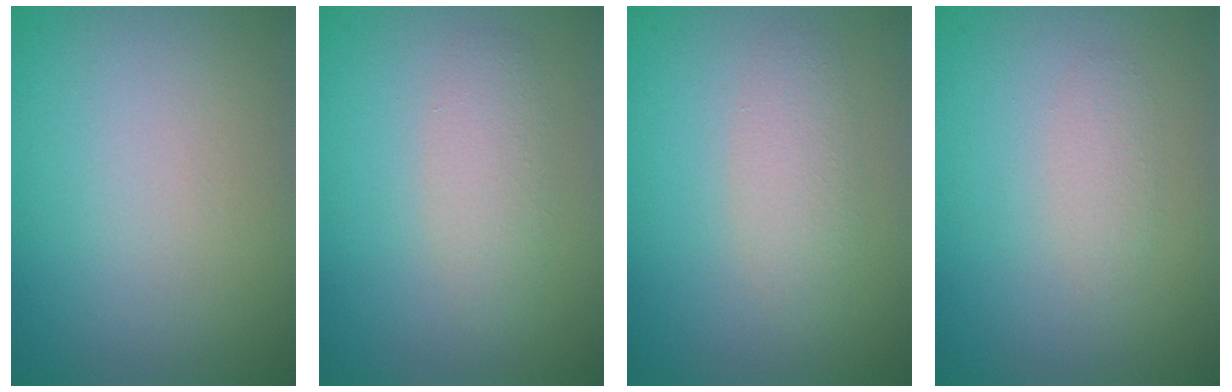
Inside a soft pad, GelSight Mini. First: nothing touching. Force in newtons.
{"total": 2.3, "press": 2.3, "slide": 0.1}
{"total": 2.3, "press": 2.3, "slide": 0.2}
{"total": 1.3, "press": 1.3, "slide": 0.0}